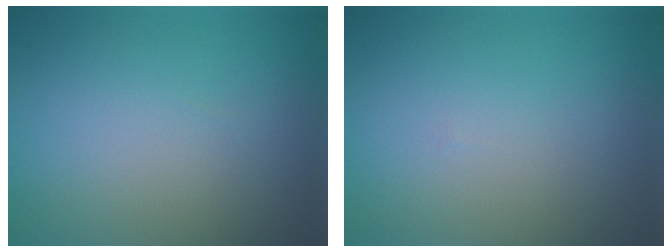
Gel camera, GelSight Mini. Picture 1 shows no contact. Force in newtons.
{"total": 0.0}